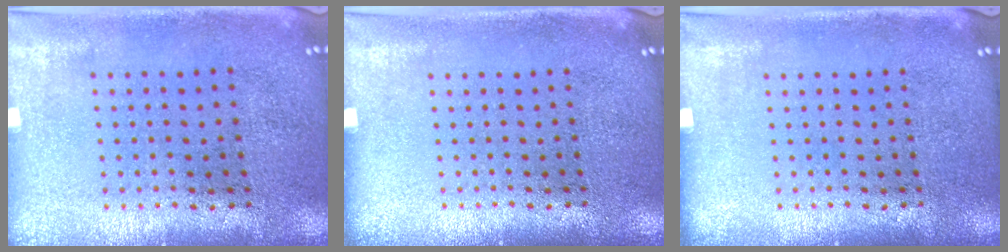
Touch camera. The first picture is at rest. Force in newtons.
{"total": 0.0}
{"total": 0.0}